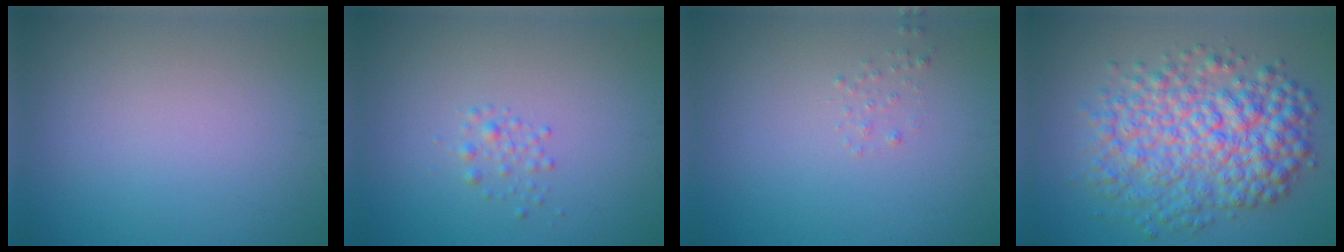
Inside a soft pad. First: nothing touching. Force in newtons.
{"total": 1.1, "press": 1.1, "slide": 0.1}
{"total": 0.6, "press": 0.6, "slide": 0.0}
{"total": 8.2, "press": 8.2, "slide": 0.1}